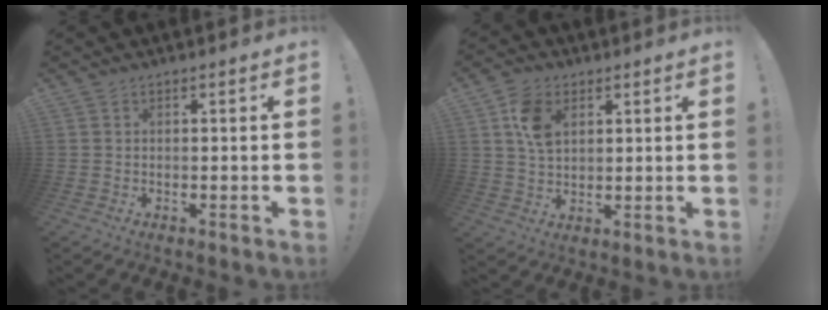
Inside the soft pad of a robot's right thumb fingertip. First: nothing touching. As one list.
[{"total": 8.6, "force": [3.0, 5.9, 5.4], "torque": [-0.103, 0.003, 0.060]}]